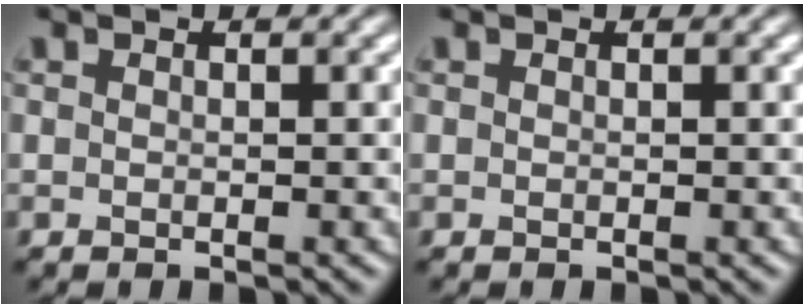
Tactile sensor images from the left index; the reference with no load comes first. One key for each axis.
{"total": 0.0}